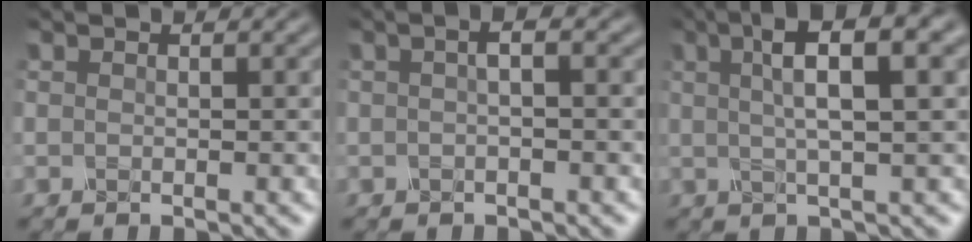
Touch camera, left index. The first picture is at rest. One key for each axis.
{"total": 2.2, "fx": 0.3, "fy": 0.8, "fz": 2.0, "tx": -0.019, "ty": 0.008, "tz": -0.006}
{"total": 7.2, "fx": 2.3, "fy": 1.6, "fz": 6.7, "tx": -0.101, "ty": 0.017, "tz": 0.042}